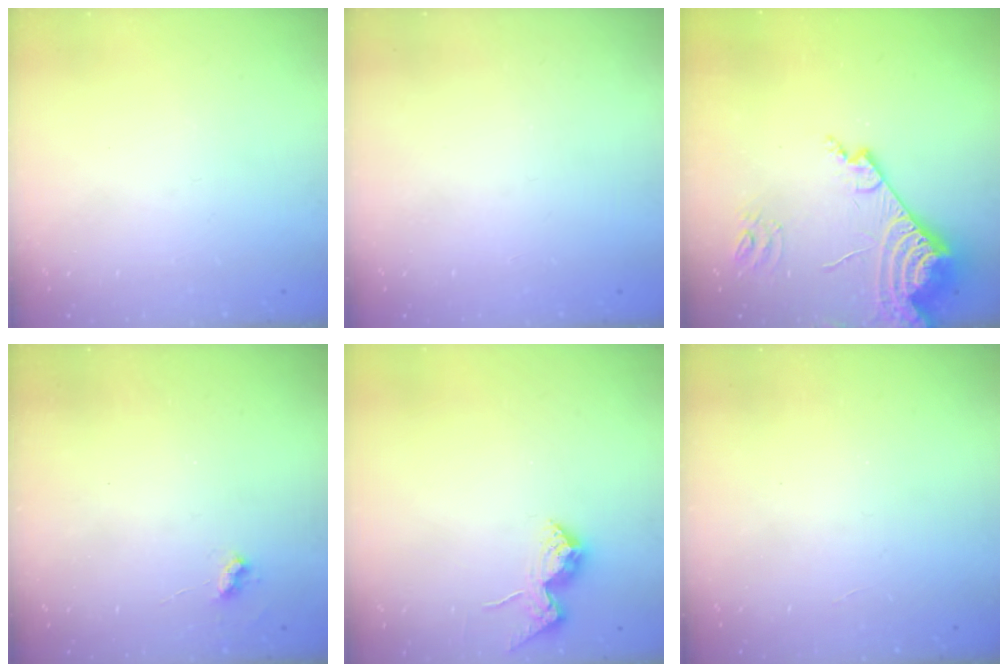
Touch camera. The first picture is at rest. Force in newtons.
{"total": 1.0, "press": 0.9, "slide": 0.1}
{"total": 15.9, "press": 15.8, "slide": 1.9}
{"total": 4.5, "press": 4.5, "slide": 0.7}
{"total": 12.0, "press": 12.0, "slide": 0.8}
{"total": 2.1, "press": 2.1, "slide": 0.4}